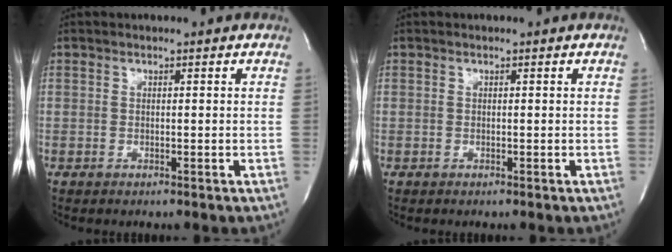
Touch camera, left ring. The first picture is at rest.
{"total": 0.0}